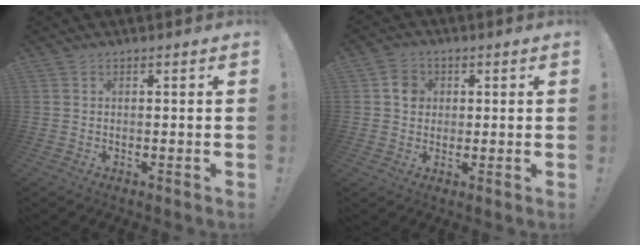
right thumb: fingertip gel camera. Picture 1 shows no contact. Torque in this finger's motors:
{"motor_torque": [0.99, -0.08, 0.42, -0.63, -0.10]}